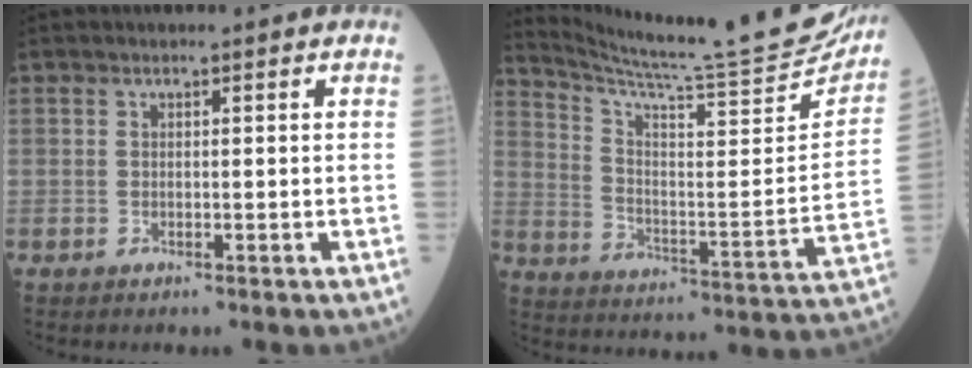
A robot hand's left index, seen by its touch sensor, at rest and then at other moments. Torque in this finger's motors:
{"motor_torque": [0.84, -1.30, -0.01, 0.02]}